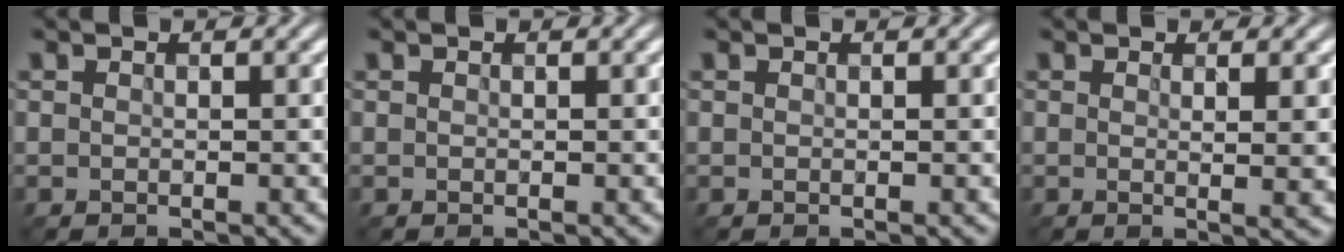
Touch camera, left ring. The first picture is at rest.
{"total": 0.0}
{"total": 0.0}
{"total": 3.5, "force": [0.6, 0.9, 3.3], "torque": [-0.040, -0.003, 0.007]}